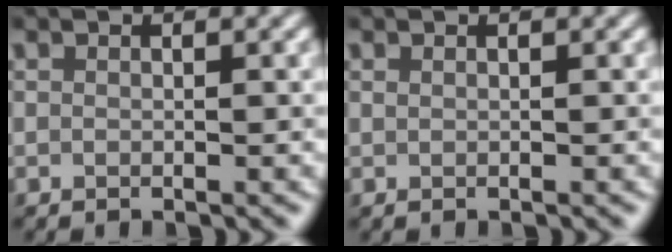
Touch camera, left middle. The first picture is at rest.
{"total": 0.0}